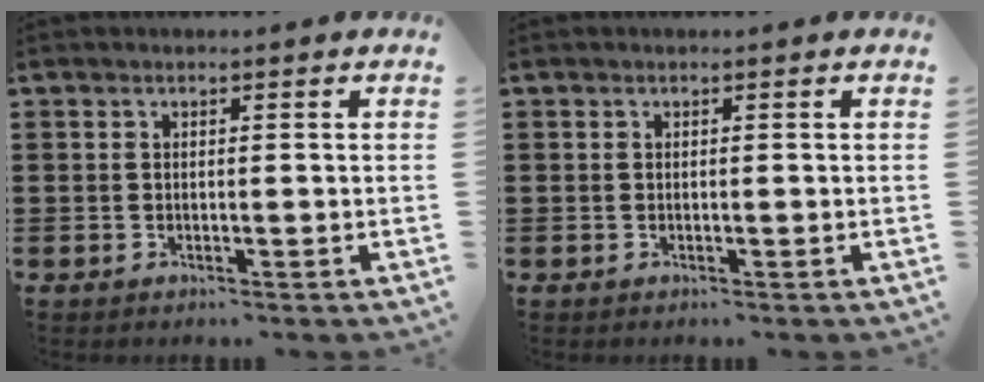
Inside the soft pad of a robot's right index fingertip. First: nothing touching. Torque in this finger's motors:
{"motor_torque": [0.00, 0.00, 0.00, 0.00]}